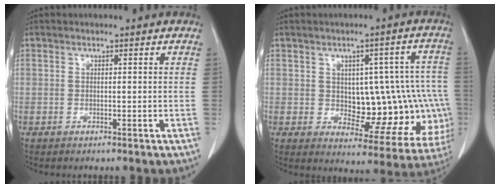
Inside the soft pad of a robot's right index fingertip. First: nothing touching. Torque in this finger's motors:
{"motor_torque": [0.31, 0.09, 0.17, 0.01]}